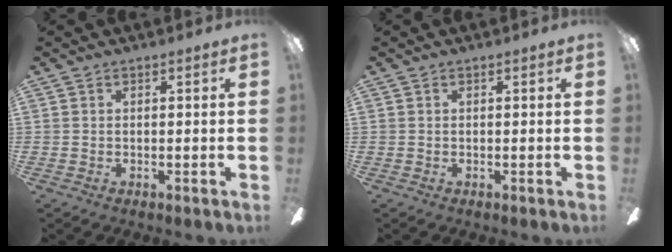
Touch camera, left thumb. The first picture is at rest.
{"total": 0.0}